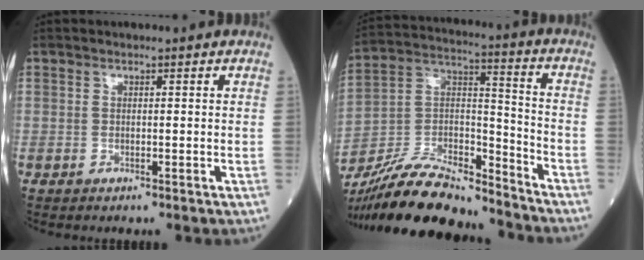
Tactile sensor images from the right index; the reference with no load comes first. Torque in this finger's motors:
{"motor_torque": [0.56, -0.96, 0.03, -0.11]}